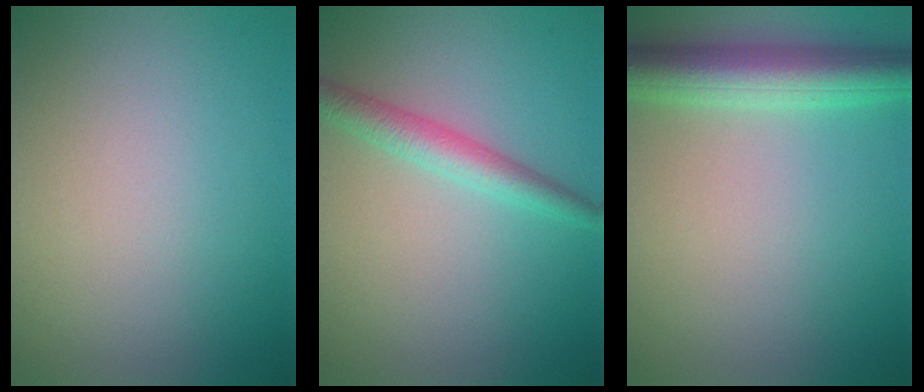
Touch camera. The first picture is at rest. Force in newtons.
{"total": 2.8, "press": 2.8, "slide": 0.1}
{"total": 5.7, "press": 5.7, "slide": 0.2}